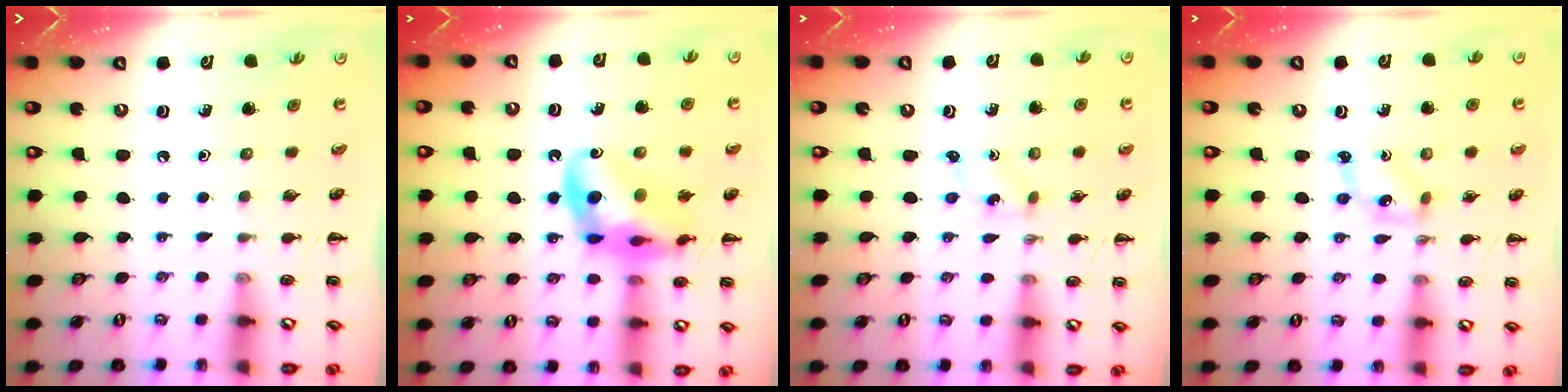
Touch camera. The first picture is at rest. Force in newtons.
{"total": 14.8, "press": 14.4, "slide": 3.2}
{"total": 0.0}
{"total": 2.8, "press": 2.7, "slide": 0.7}